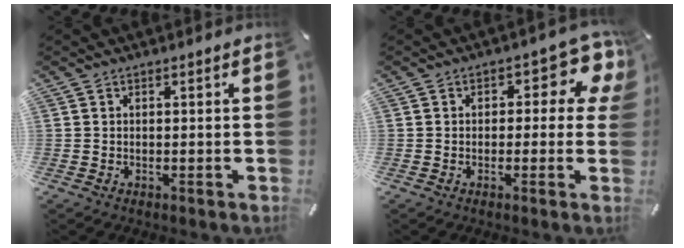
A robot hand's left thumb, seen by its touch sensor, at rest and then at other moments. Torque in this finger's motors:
{"motor_torque": [0.14, 0.19, 0.33, 0.18, 0.04]}